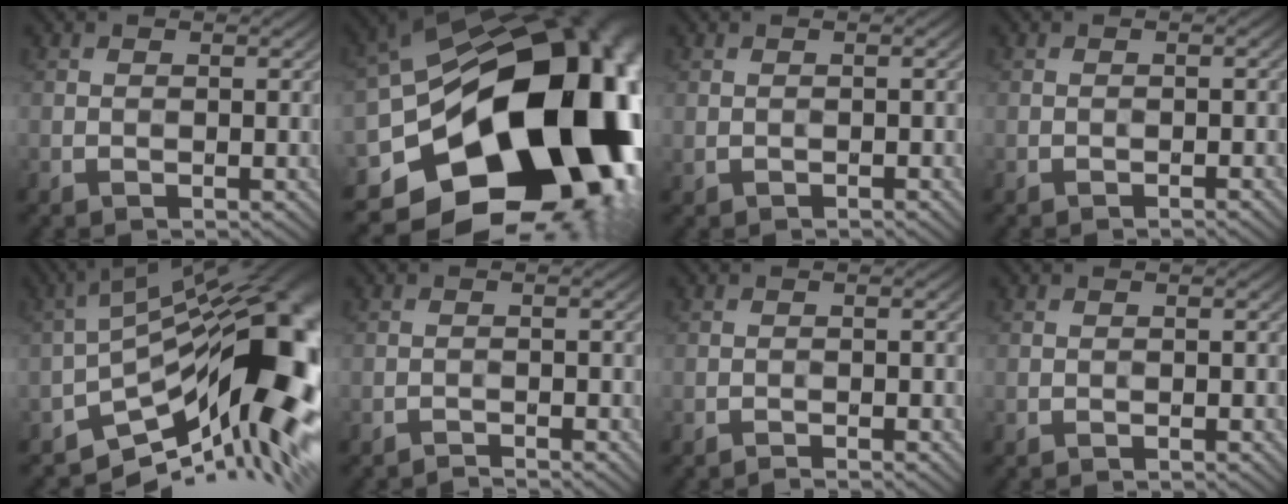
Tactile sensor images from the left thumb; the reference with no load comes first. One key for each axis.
{"total": 23.0, "fx": -5.2, "fy": 15.4, "fz": 16.2, "tx": -0.283, "ty": -0.068, "tz": -0.055}
{"total": 0.8, "fx": -0.4, "fy": 0.5, "fz": 0.5, "tx": -0.010, "ty": -0.001, "tz": -0.006}
{"total": 0.6, "fx": -0.5, "fy": 0.1, "fz": 0.3, "tx": -0.002, "ty": 0.002, "tz": -0.008}
{"total": 18.4, "fx": -6.7, "fy": 7.9, "fz": 15.2, "tx": -0.207, "ty": -0.005, "tz": -0.118}
{"total": 1.5, "fx": -1.5, "fy": 0.1, "fz": 0.3, "tx": 0.000, "ty": 0.003, "tz": -0.030}
{"total": 1.2, "fx": -1.1, "fy": 0.1, "fz": 0.5, "tx": -0.005, "ty": 0.003, "tz": -0.021}
{"total": 0.7, "fx": -0.6, "fy": 0.1, "fz": 0.3, "tx": -0.002, "ty": 0.002, "tz": -0.010}